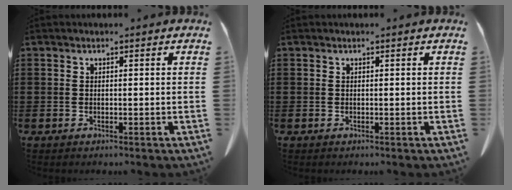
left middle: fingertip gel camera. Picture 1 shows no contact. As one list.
[{"total": 0.0}]